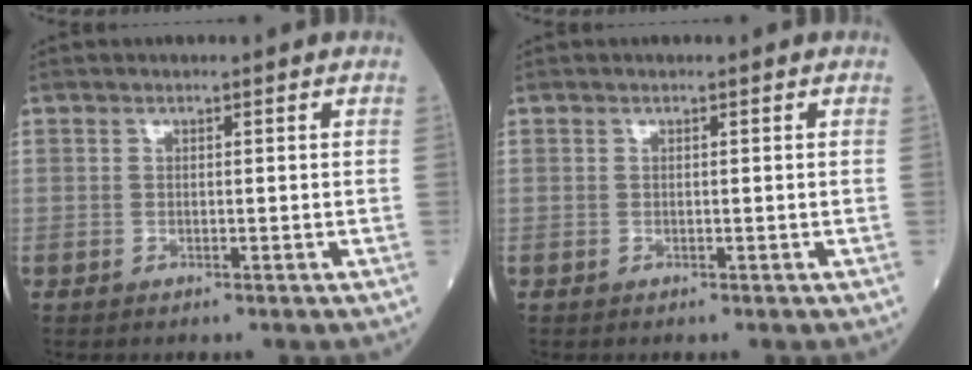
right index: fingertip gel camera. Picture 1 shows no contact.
{"total": 0.0}